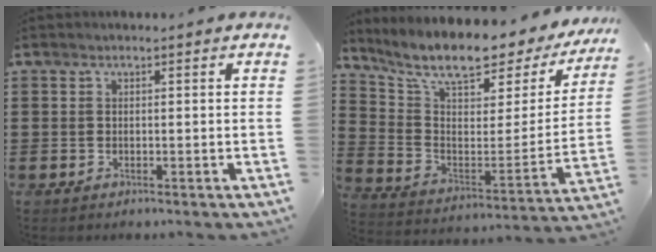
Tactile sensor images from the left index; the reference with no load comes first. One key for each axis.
{"total": 10.0, "fx": 8.0, "fy": 2.2, "fz": 5.5, "tx": -0.127, "ty": -0.059, "tz": 0.133}